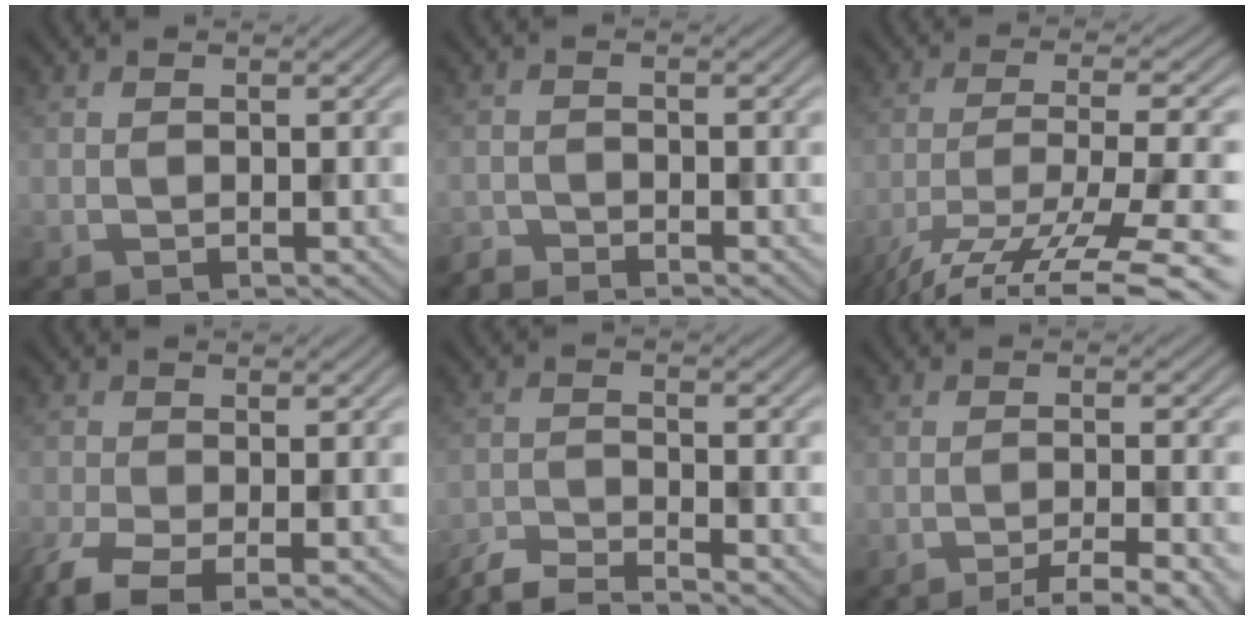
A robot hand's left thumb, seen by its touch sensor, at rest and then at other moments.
{"total": 2.2, "force": [-2.1, 0.0, 0.3], "torque": [-0.011, -0.004, -0.048]}
{"total": 13.4, "force": [-9.1, 3.0, 9.3], "torque": [-0.169, -0.018, -0.140]}
{"total": 5.5, "force": [-3.4, 2.0, 3.9], "torque": [-0.089, -0.019, -0.071]}
{"total": 6.7, "force": [-6.2, 0.8, 2.4], "torque": [-0.051, -0.005, -0.122]}
{"total": 5.9, "force": [-4.1, 0.8, 4.2], "torque": [-0.061, 0.006, -0.067]}